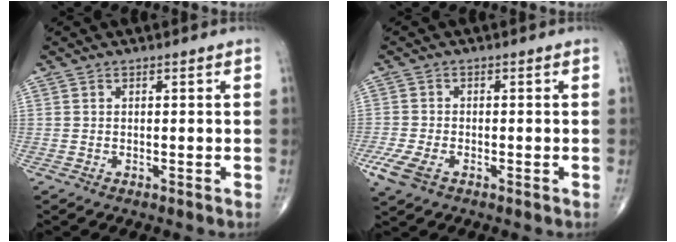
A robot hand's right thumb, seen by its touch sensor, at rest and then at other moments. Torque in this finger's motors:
{"motor_torque": [0.68, 0.43, 0.15, -0.41, 0.02]}